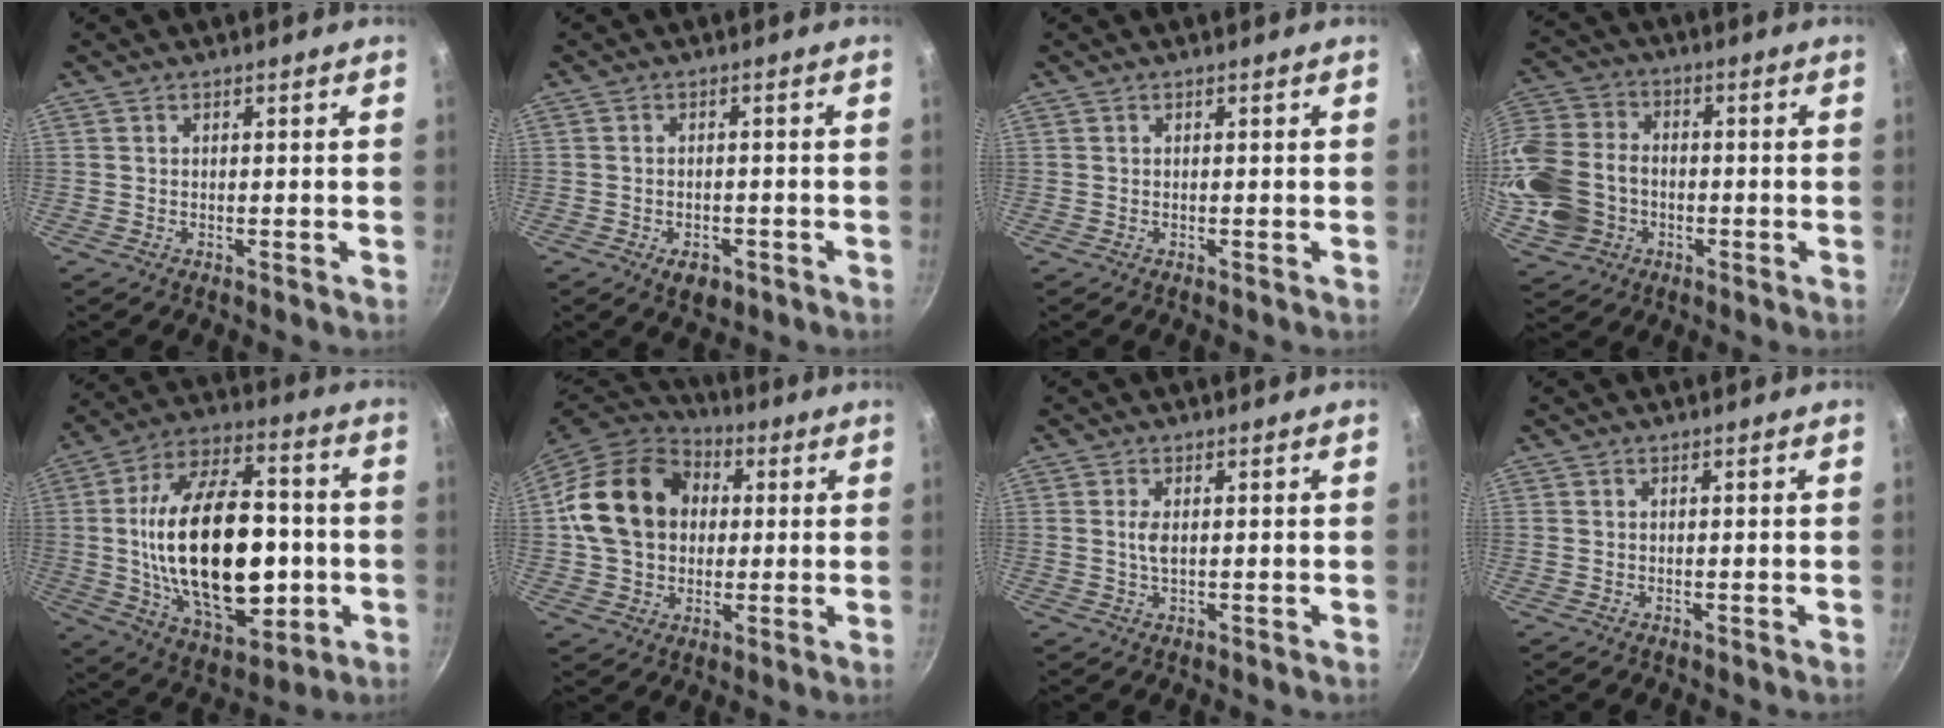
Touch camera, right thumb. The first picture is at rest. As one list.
[{"total": 4.1, "force": [-2.0, 2.6, 2.5], "torque": [-0.033, 0.013, -0.020]}, {"total": 0.0}, {"total": 19.1, "force": [-4.2, 14.6, 11.6], "torque": [-0.256, 0.041, -0.074]}, {"total": 30.0, "force": [-2.0, 17.1, 24.5], "torque": [-0.405, 0.025, -0.019]}, {"total": 20.1, "force": [3.0, 15.7, 12.2], "torque": [-0.196, 0.029, 0.045]}, {"total": 2.4, "force": [0.3, 1.1, 2.1], "torque": [-0.043, 0.000, 0.006]}, {"total": 0.0}]